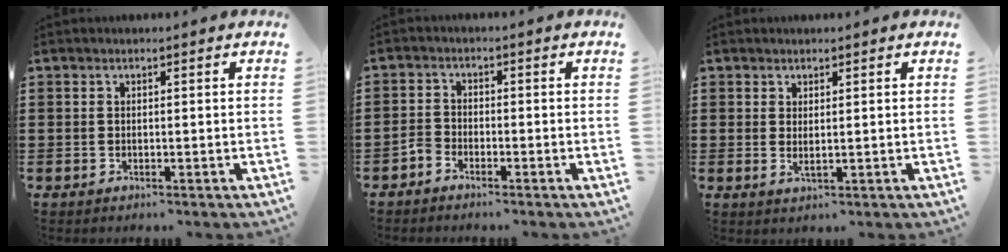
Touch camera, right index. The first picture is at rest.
{"total": 2.1, "force": [-1.8, 0.9, 0.5], "torque": [-0.021, 0.003, -0.039]}
{"total": 1.3, "force": [0.9, 0.2, 1.0], "torque": [-0.019, 0.000, 0.016]}